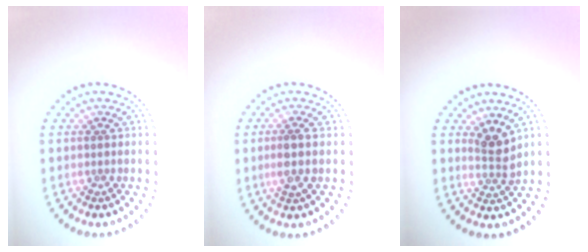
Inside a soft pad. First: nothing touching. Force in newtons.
{"total": 2.0, "press": 1.7, "slide": 1.0}
{"total": 2.4, "press": 1.8, "slide": 1.5}